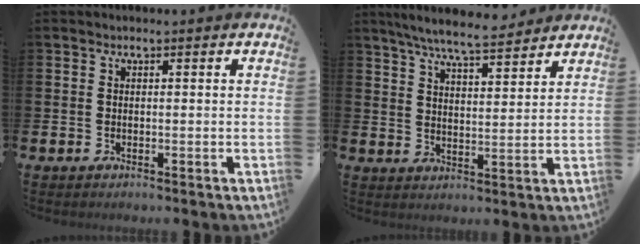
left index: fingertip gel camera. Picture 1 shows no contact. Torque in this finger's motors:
{"motor_torque": [1.01, -1.13, 0.60, 0.19]}